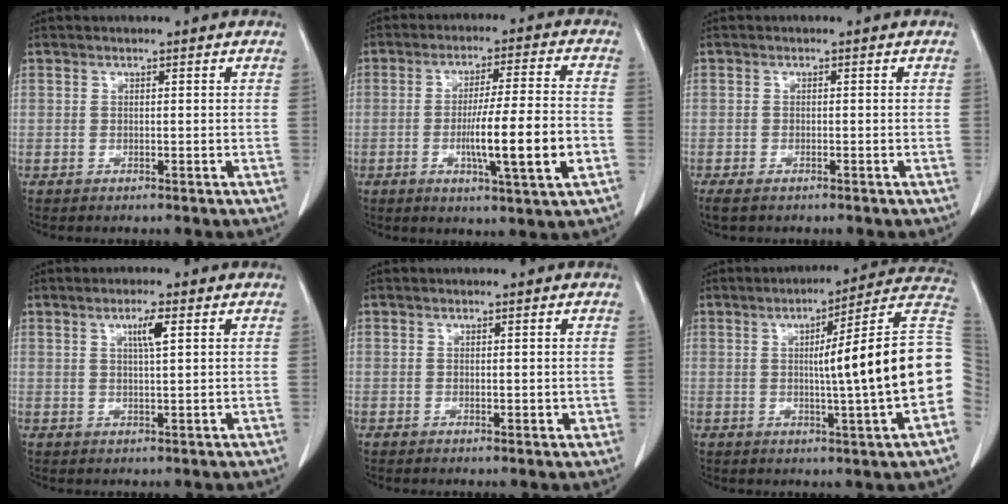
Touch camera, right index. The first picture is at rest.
{"total": 12.8, "force": [-3.2, 0.0, 12.3], "torque": [-0.206, -0.008, -0.054]}
{"total": 2.5, "force": [-1.9, 0.9, 1.3], "torque": [-0.026, -0.007, -0.027]}
{"total": 3.1, "force": [1.2, 0.1, 2.8], "torque": [-0.049, -0.001, 0.020]}
{"total": 1.3, "force": [0.1, 0.7, 1.1], "torque": [-0.015, -0.004, 0.007]}
{"total": 17.4, "force": [-0.7, -0.8, 17.4], "torque": [-0.188, 0.025, -0.017]}